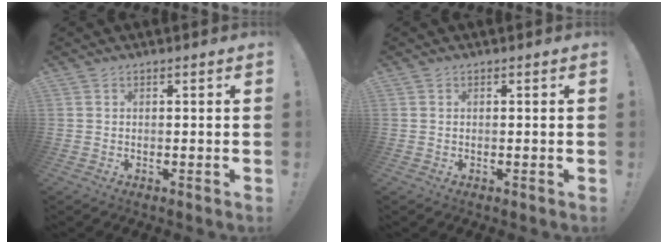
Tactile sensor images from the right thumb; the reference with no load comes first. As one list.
[{"total": 0.0}]